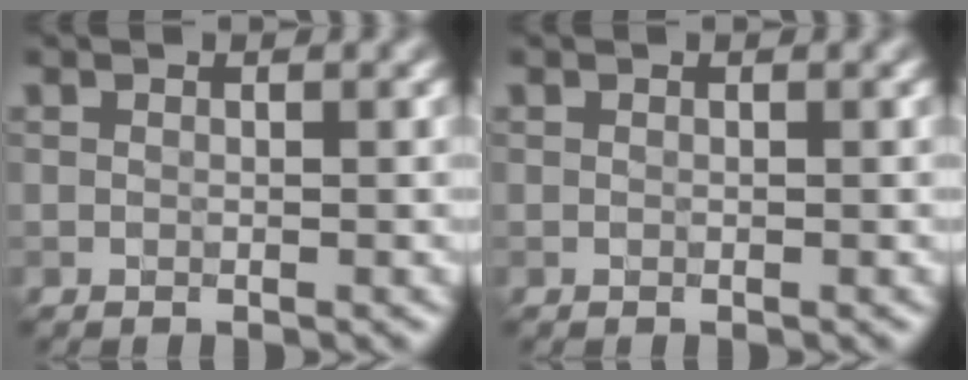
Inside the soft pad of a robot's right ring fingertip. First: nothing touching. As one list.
[{"total": 0.0}]